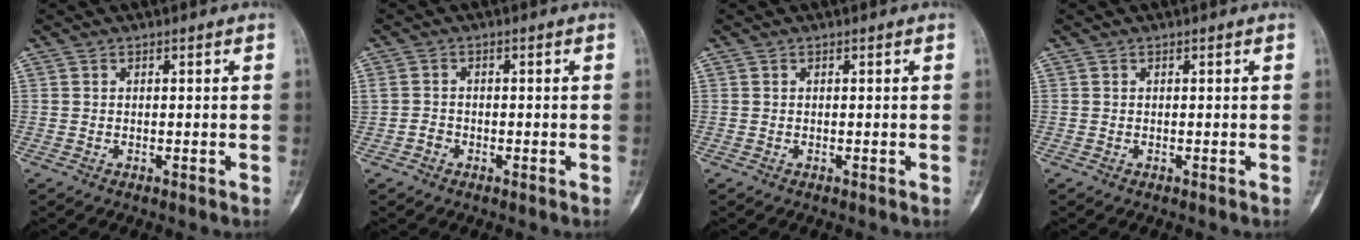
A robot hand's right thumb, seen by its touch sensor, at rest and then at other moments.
{"total": 1.9, "force": [-0.8, 1.6, 0.6], "torque": [-0.009, 0.012, -0.017]}
{"total": 0.0}
{"total": 0.0}